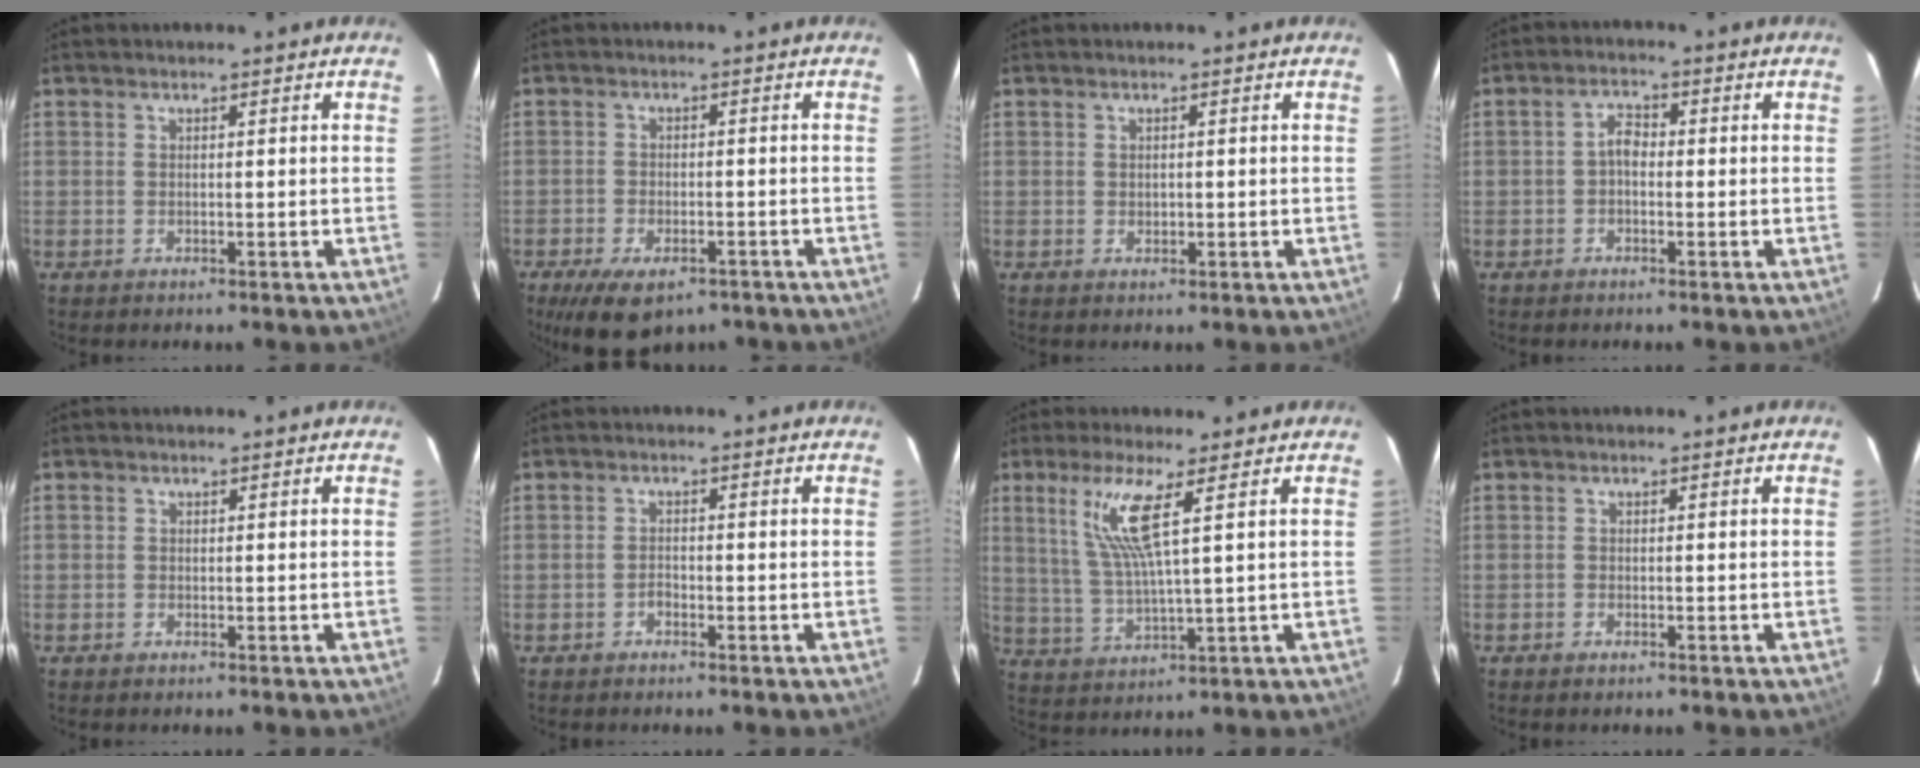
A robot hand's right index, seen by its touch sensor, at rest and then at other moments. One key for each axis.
{"total": 10.5, "fx": -7.0, "fy": 5.0, "fz": 6.0, "tx": -0.127, "ty": -0.023, "tz": -0.106}
{"total": 1.0, "fx": 0.0, "fy": 0.9, "fz": 0.5, "tx": -0.004, "ty": 0.000, "tz": 0.002}
{"total": 2.5, "fx": -0.6, "fy": 1.6, "fz": 1.8, "tx": -0.034, "ty": 0.010, "tz": -0.013}
{"total": 0.6, "fx": -0.3, "fy": 0.5, "fz": 0.0, "tx": 0.000, "ty": -0.002, "tz": -0.008}
{"total": 1.3, "fx": -0.9, "fy": 0.7, "fz": 0.6, "tx": -0.011, "ty": 0.004, "tz": -0.016}
{"total": 8.7, "fx": 3.8, "fy": 0.2, "fz": 7.8, "tx": -0.163, "ty": -0.007, "tz": 0.083}
{"total": 0.7, "fx": -0.6, "fy": 0.4, "fz": 0.1, "tx": -0.005, "ty": 0.000, "tz": -0.012}